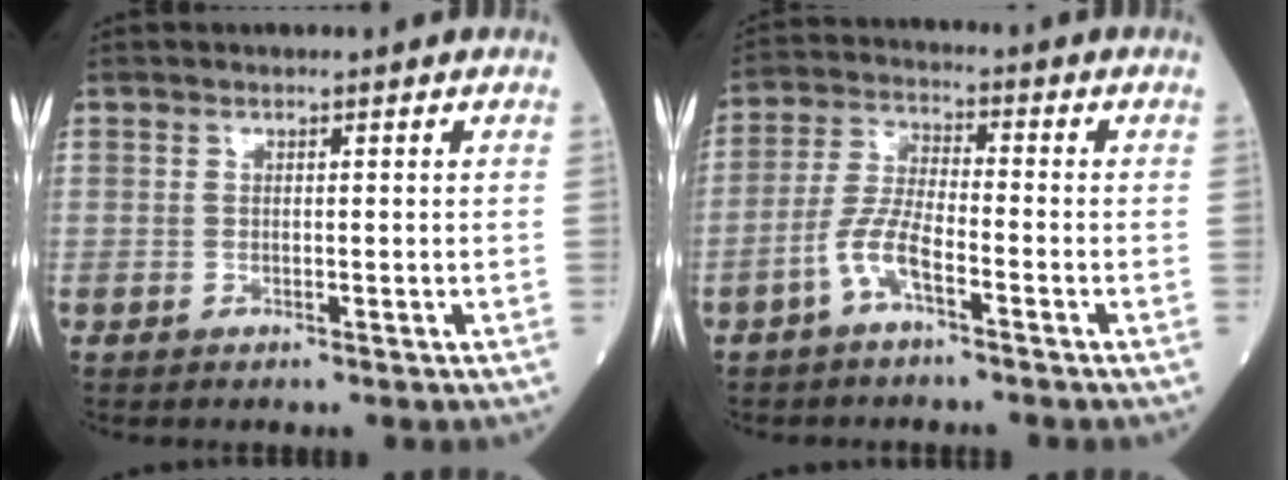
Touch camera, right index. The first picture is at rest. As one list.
[{"total": 6.0, "force": [-3.2, 1.3, 4.9], "torque": [-0.109, 0.008, -0.065]}]